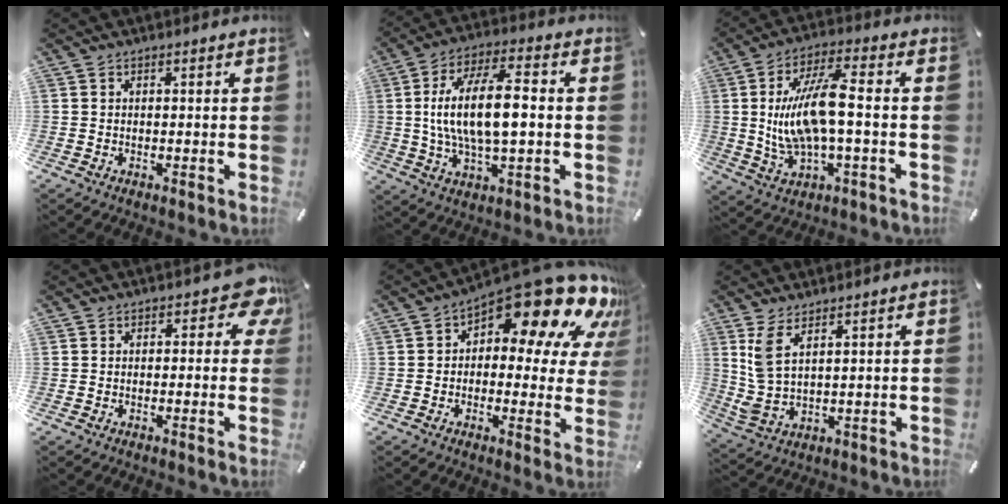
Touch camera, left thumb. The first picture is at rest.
{"total": 15.5, "force": [0.4, 6.4, 14.1], "torque": [-0.274, 0.003, 0.002]}
{"total": 15.4, "force": [0.1, 5.3, 14.5], "torque": [-0.304, -0.006, -0.004]}
{"total": 6.3, "force": [1.9, 3.6, 4.8], "torque": [-0.052, -0.006, 0.030]}
{"total": 19.1, "force": [11.7, 8.6, 12.4], "torque": [-0.173, -0.089, 0.197]}
{"total": 6.3, "force": [3.6, 2.0, 4.8], "torque": [-0.115, -0.017, 0.065]}